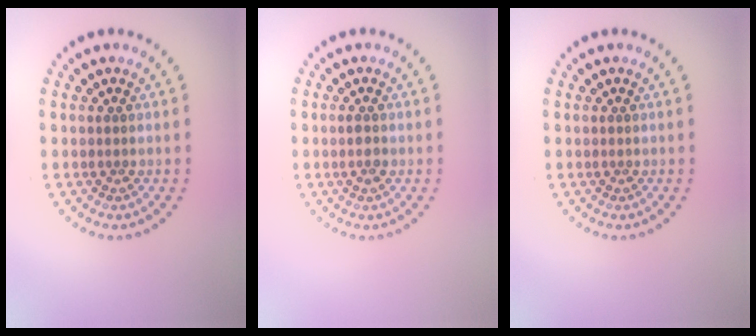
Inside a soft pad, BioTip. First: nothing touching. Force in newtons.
{"total": 1.1, "press": 1.1, "slide": 0.1}
{"total": 0.0}